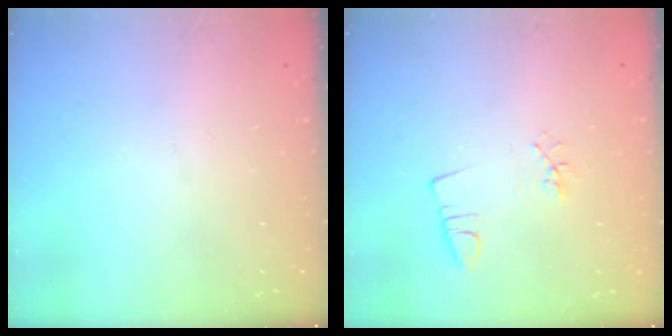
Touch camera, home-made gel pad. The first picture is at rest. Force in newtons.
{"total": 2.6, "press": 2.3, "slide": 1.3}